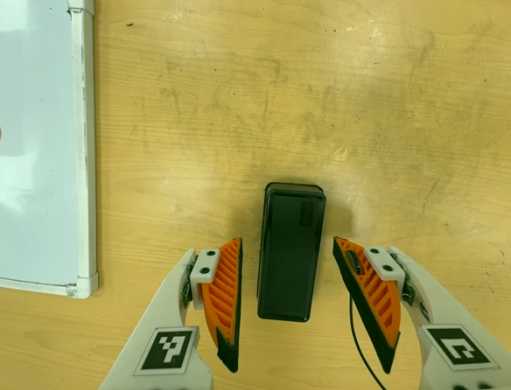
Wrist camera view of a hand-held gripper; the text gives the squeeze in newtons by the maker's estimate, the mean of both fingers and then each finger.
{"total": 0.0}